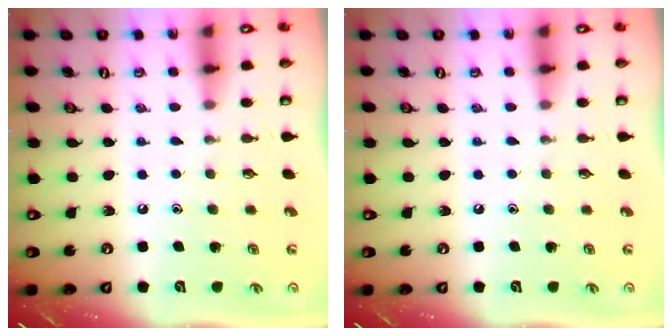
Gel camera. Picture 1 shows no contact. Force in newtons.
{"total": 0.0}